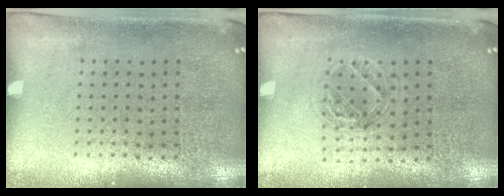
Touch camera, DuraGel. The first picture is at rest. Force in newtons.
{"total": 1.1, "press": 1.1, "slide": 0.4}